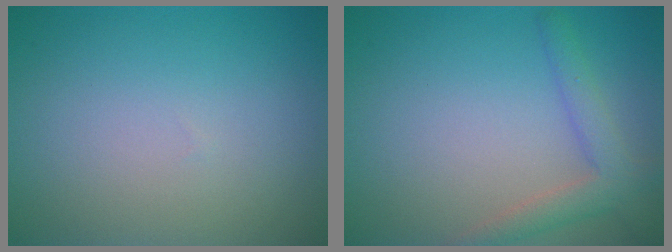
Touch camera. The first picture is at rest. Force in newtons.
{"total": 2.9, "press": 2.9, "slide": 0.2}